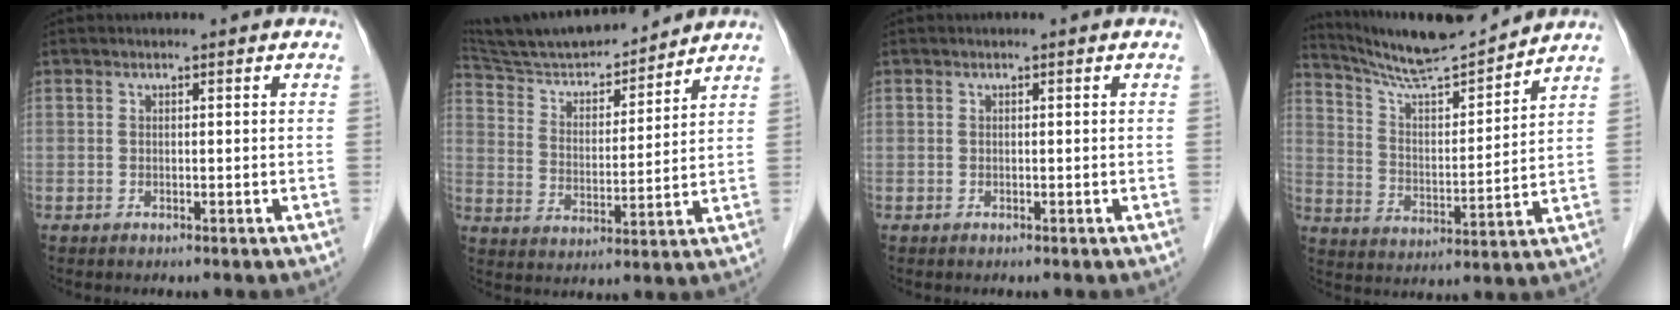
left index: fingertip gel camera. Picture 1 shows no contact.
{"total": 16.0, "force": [14.9, 2.4, 5.4], "torque": [-0.094, 0.006, 0.252]}
{"total": 0.0}
{"total": 13.1, "force": [12.5, -0.1, 3.7], "torque": [-0.071, -0.003, 0.215]}